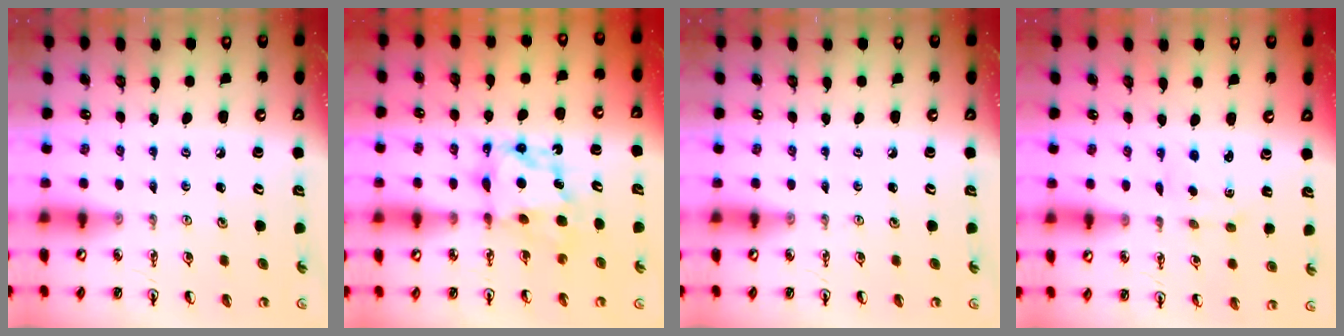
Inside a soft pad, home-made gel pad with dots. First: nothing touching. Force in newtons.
{"total": 6.9, "press": 6.8, "slide": 0.4}
{"total": 0.0}
{"total": 2.0, "press": 2.0, "slide": 0.4}